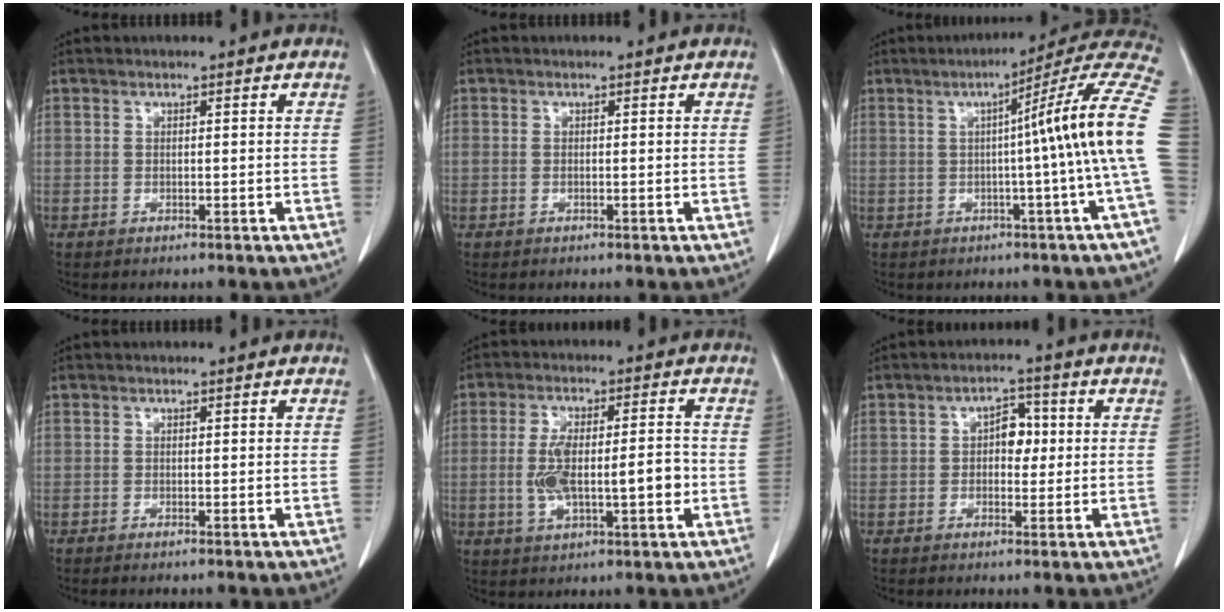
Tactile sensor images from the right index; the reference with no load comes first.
{"total": 0.0}
{"total": 15.1, "force": [0.2, -2.3, 15.0], "torque": [-0.176, 0.023, -0.011]}
{"total": 0.8, "force": [-0.5, -0.1, 0.6], "torque": [-0.008, -0.001, -0.008]}
{"total": 9.8, "force": [-1.2, 3.0, 9.2], "torque": [-0.178, 0.012, -0.012]}
{"total": 4.0, "force": [0.3, 2.5, 3.2], "torque": [-0.044, 0.013, 0.002]}